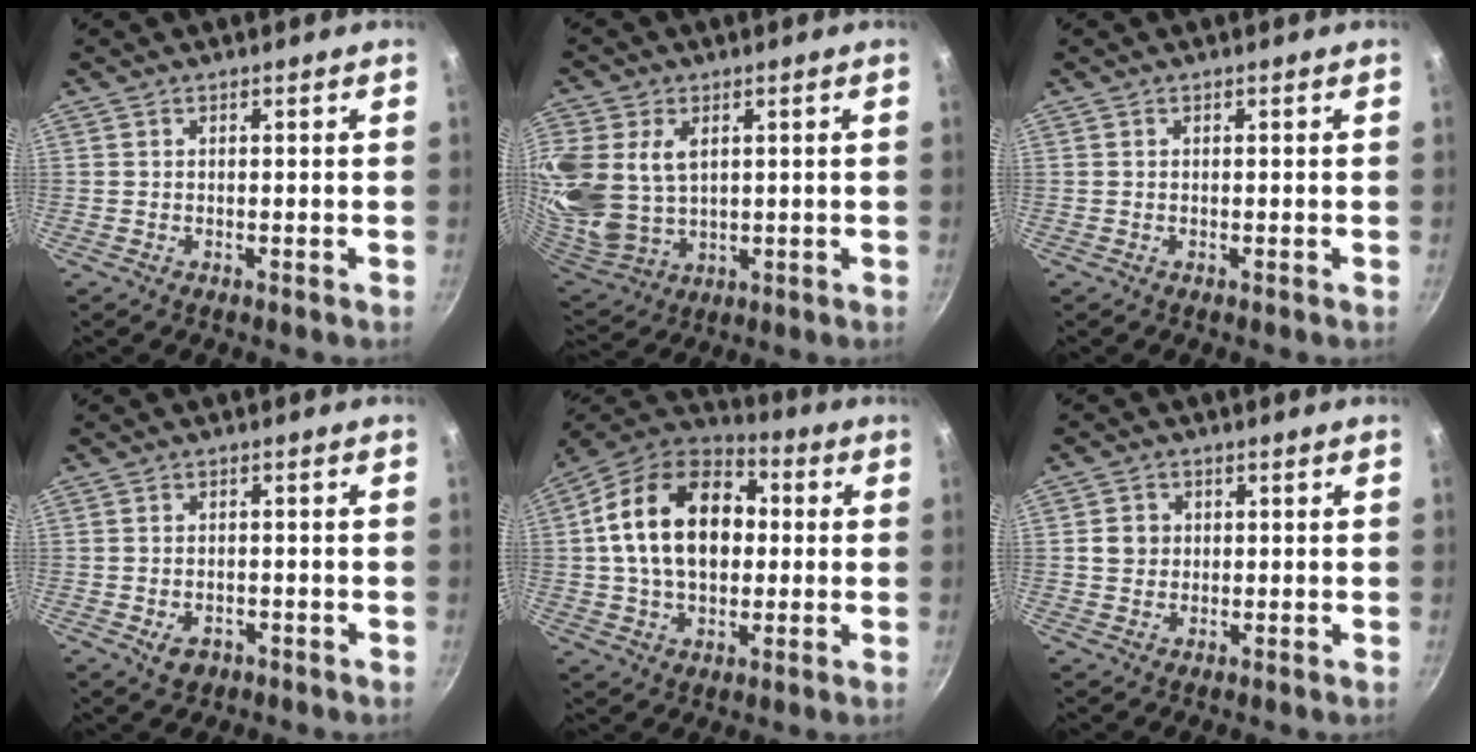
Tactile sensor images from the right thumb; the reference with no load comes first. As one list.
[{"total": 19.9, "force": [4.7, 14.5, 12.8], "torque": [-0.308, 0.003, 0.110]}, {"total": 0.0}, {"total": 3.4, "force": [-1.4, 2.4, 1.9], "torque": [-0.027, 0.009, -0.013]}, {"total": 21.1, "force": [2.4, 14.3, 15.3], "torque": [-0.234, 0.030, 0.027]}, {"total": 3.7, "force": [0.4, 3.4, 1.4], "torque": [-0.006, 0.006, 0.003]}]